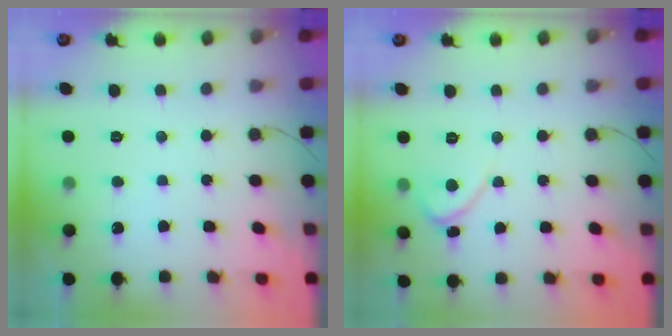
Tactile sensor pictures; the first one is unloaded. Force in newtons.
{"total": 2.2, "press": 2.2, "slide": 0.2}